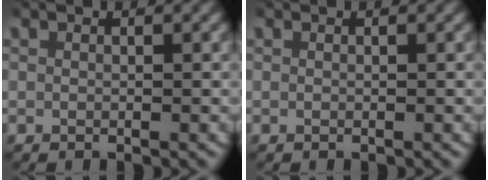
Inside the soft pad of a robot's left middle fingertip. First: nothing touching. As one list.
[{"total": 0.0}]